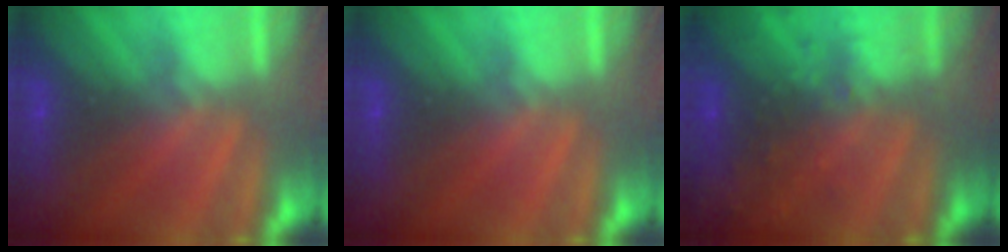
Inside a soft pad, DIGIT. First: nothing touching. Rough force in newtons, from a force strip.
{"total": 0.0}
{"total": 7.2}